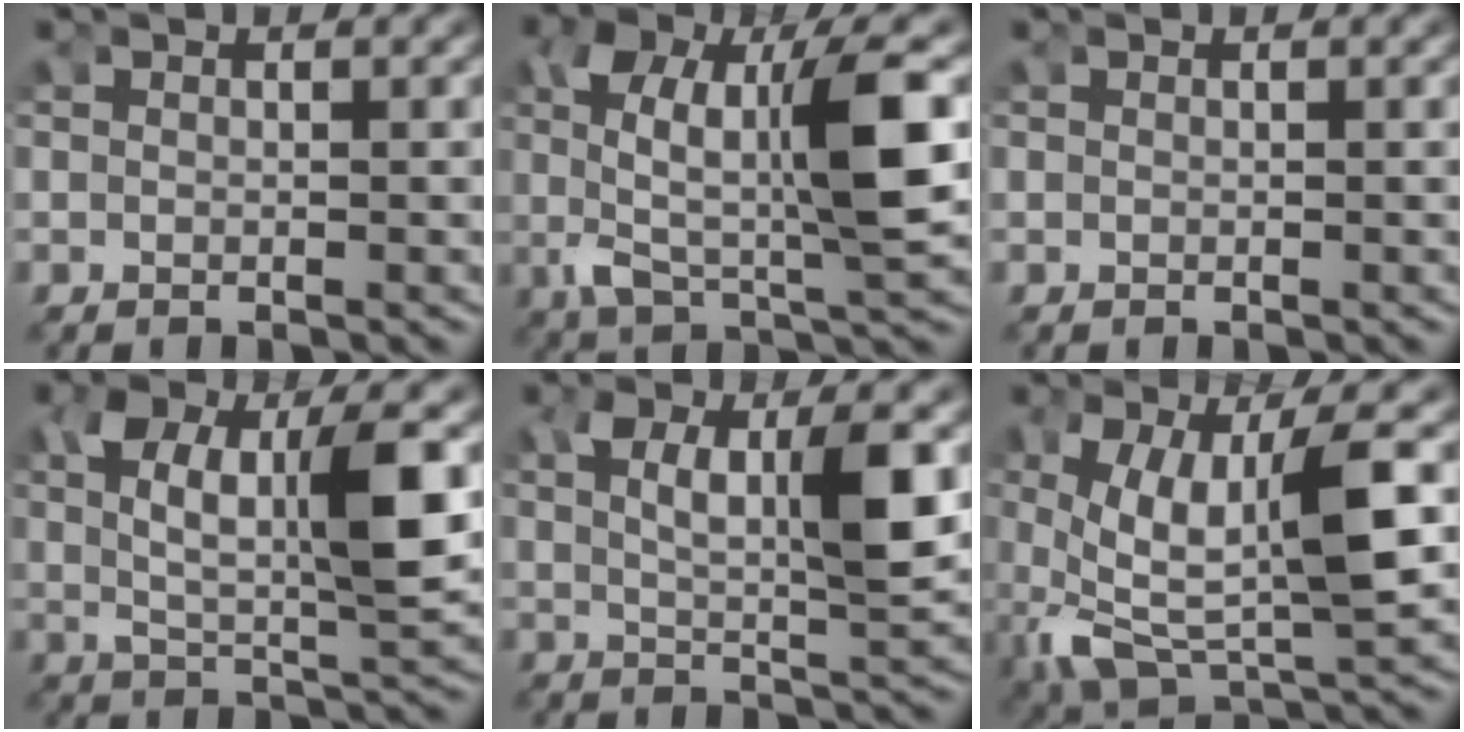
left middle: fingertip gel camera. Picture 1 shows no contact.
{"total": 7.4, "force": [0.3, 2.2, 7.0], "torque": [-0.123, -0.014, 0.014]}
{"total": 0.0}
{"total": 6.6, "force": [1.7, 1.6, 6.1], "torque": [-0.099, -0.007, 0.033]}
{"total": 5.0, "force": [1.6, 0.6, 4.7], "torque": [-0.074, -0.005, 0.032]}
{"total": 9.4, "force": [-1.2, 4.8, 8.0], "torque": [-0.168, -0.049, 0.016]}